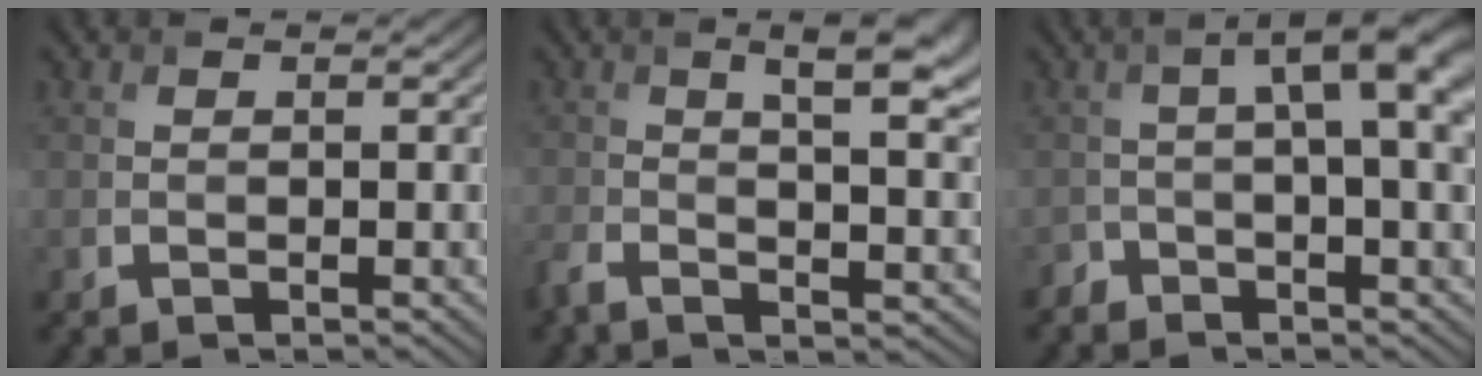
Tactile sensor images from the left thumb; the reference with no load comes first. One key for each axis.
{"total": 10.2, "fx": 0.7, "fy": 3.7, "fz": 9.5, "tx": -0.163, "ty": -0.006, "tz": 0.014}
{"total": 7.1, "fx": -0.5, "fy": 2.0, "fz": 6.8, "tx": -0.095, "ty": 0.004, "tz": -0.015}